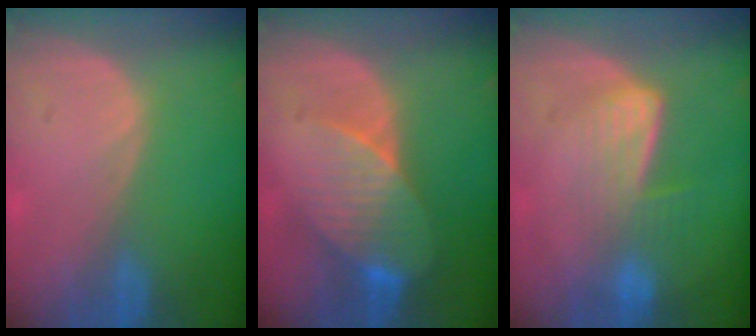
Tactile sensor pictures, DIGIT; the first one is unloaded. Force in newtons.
{"total": 8.4, "press": 7.5, "slide": 3.8}
{"total": 7.2, "press": 6.0, "slide": 4.0}